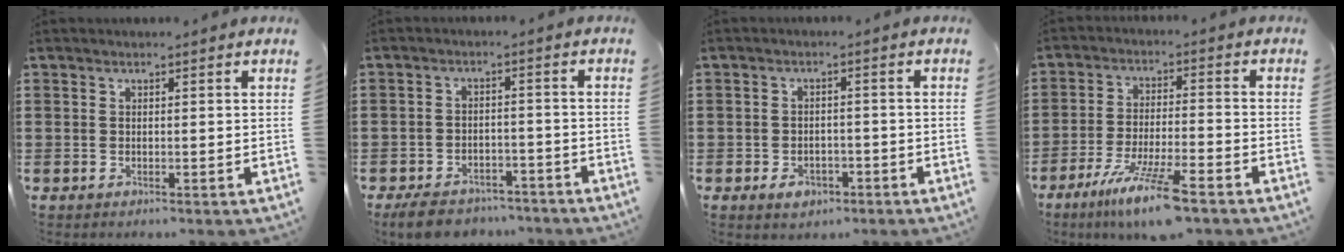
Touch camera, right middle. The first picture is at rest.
{"total": 4.4, "force": [-4.2, 1.0, 0.8], "torque": [-0.016, 0.010, -0.084]}
{"total": 2.6, "force": [-1.7, 1.6, 1.2], "torque": [-0.026, 0.000, -0.033]}
{"total": 9.4, "force": [-6.7, 0.5, 6.6], "torque": [-0.135, -0.014, -0.126]}